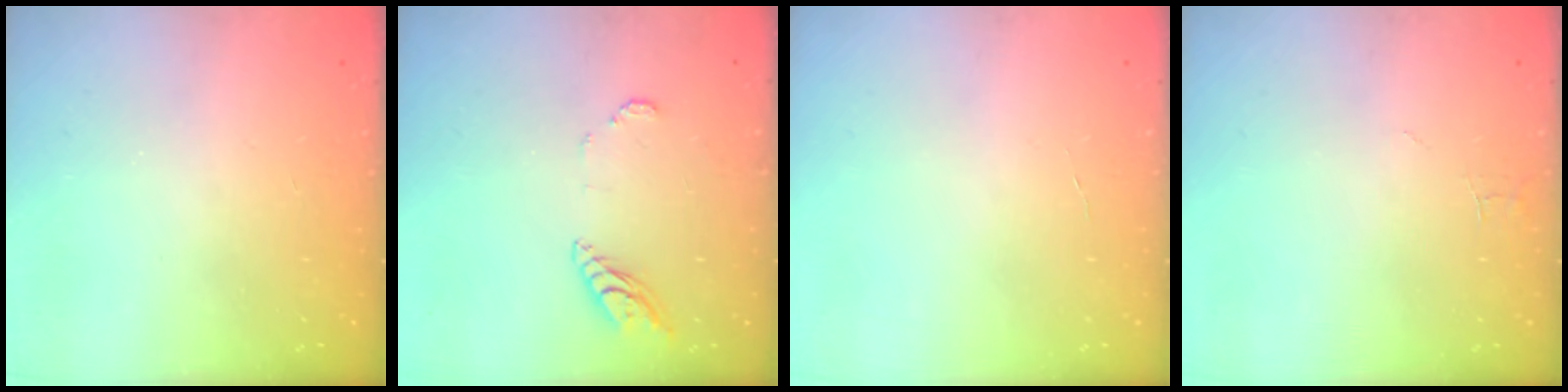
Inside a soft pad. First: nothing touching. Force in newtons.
{"total": 7.9, "press": 7.8, "slide": 0.5}
{"total": 2.1, "press": 2.1, "slide": 0.2}
{"total": 3.0, "press": 3.0, "slide": 0.2}